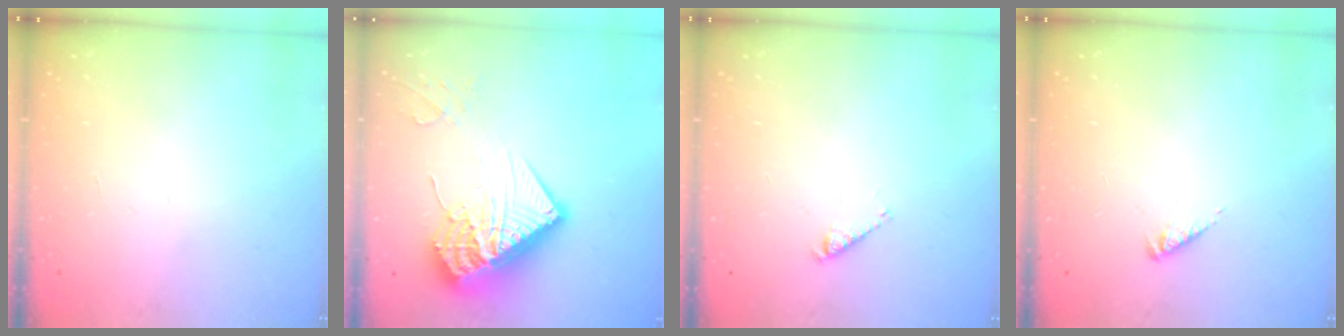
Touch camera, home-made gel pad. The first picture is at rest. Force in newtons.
{"total": 19.0, "press": 18.9, "slide": 1.8}
{"total": 2.4, "press": 2.4, "slide": 0.5}
{"total": 2.1, "press": 2.0, "slide": 0.4}